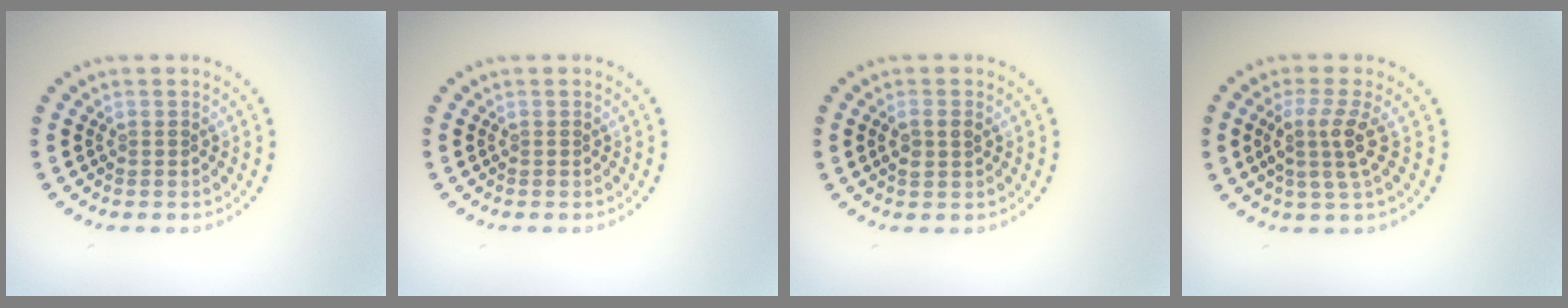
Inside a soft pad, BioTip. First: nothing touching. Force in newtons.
{"total": 0.0}
{"total": 1.6, "press": 1.5, "slide": 0.4}
{"total": 3.0, "press": 2.3, "slide": 2.0}